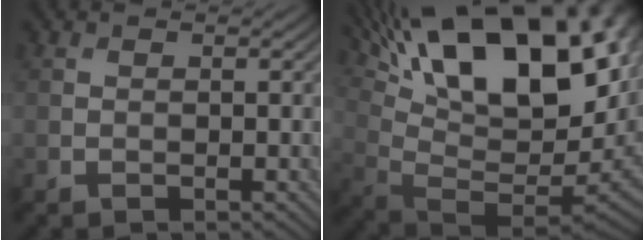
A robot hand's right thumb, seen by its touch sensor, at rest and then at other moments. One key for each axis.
{"total": 23.2, "fx": 11.0, "fy": 9.3, "fz": 18.2, "tx": -0.274, "ty": 0.034, "tz": 0.196}